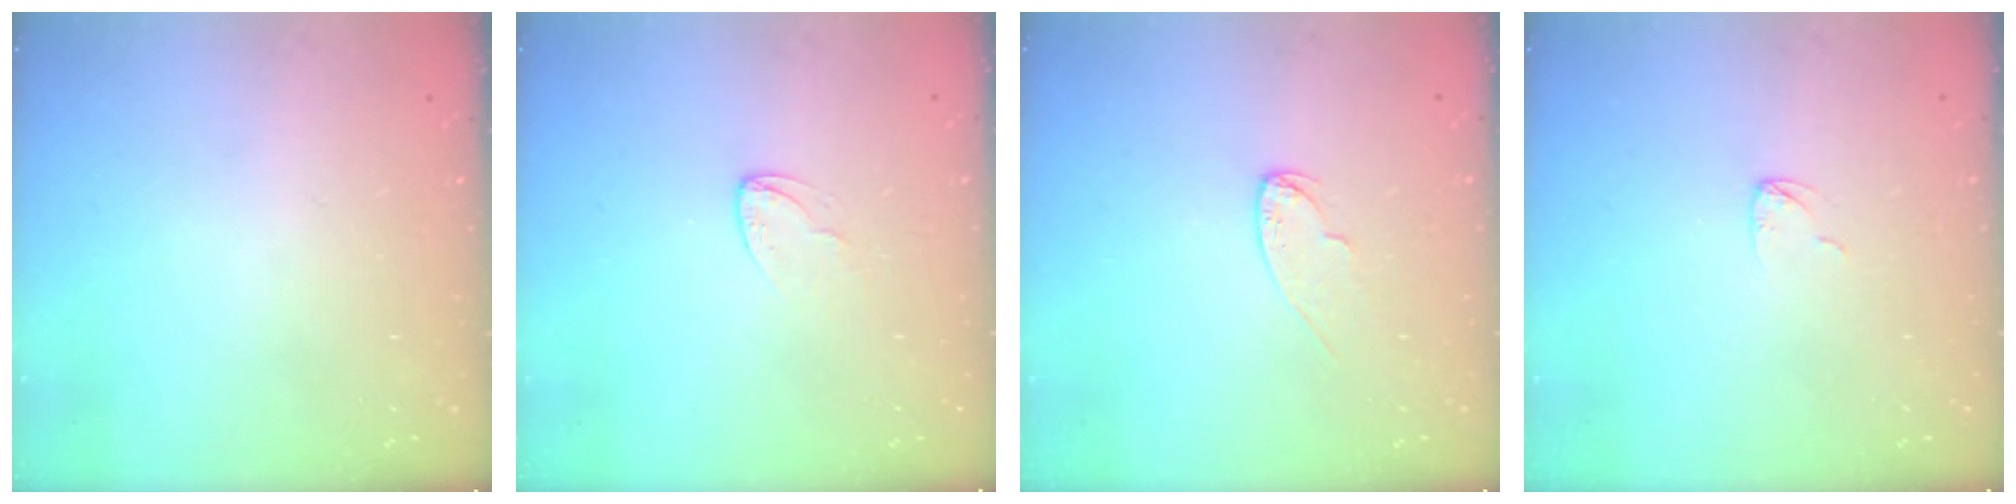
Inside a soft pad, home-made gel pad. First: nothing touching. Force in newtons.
{"total": 2.9, "press": 2.9, "slide": 0.2}
{"total": 4.2, "press": 4.1, "slide": 0.4}
{"total": 2.9, "press": 2.9, "slide": 0.2}